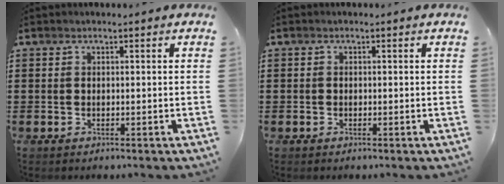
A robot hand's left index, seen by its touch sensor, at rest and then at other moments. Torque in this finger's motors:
{"motor_torque": [-0.07, 0.03, -0.02, -0.01]}